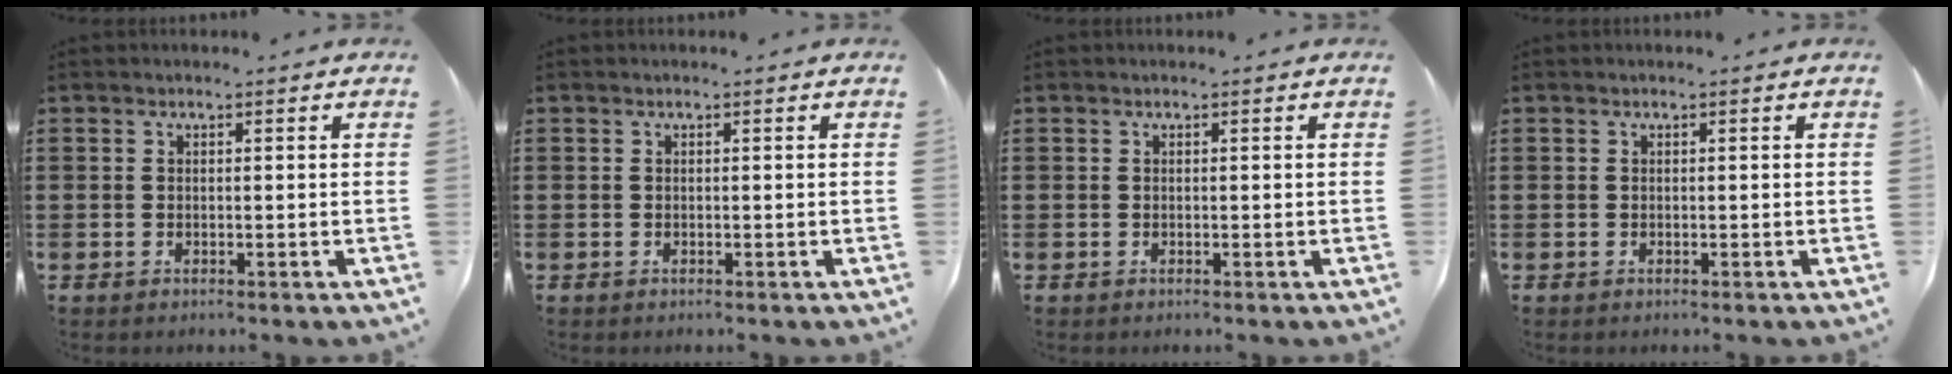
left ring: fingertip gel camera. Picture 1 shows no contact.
{"total": 0.0}
{"total": 0.0}
{"total": 0.0}